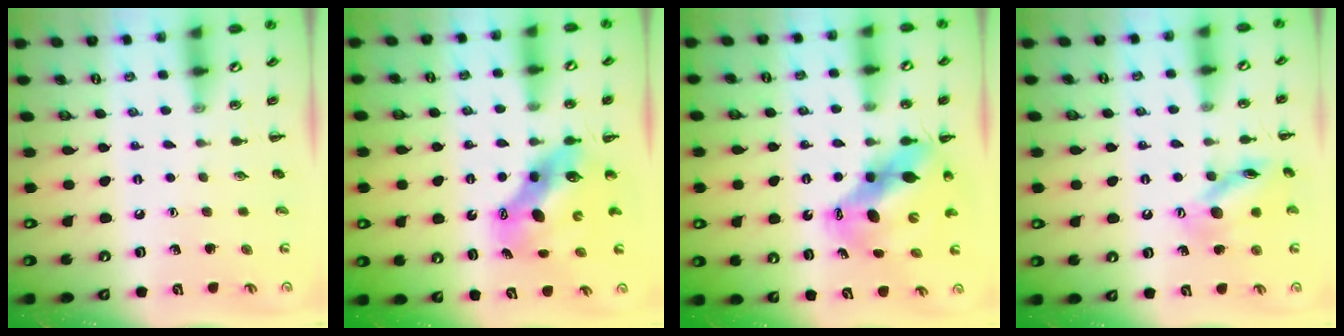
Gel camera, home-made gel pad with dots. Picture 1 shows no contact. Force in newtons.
{"total": 8.9, "press": 8.6, "slide": 2.3}
{"total": 13.3, "press": 12.9, "slide": 3.1}
{"total": 13.7, "press": 13.7, "slide": 0.9}